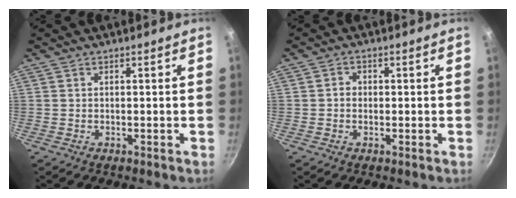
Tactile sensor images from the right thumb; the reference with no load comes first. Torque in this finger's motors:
{"motor_torque": [-0.07, -0.06, -0.13, 0.02, -0.02]}